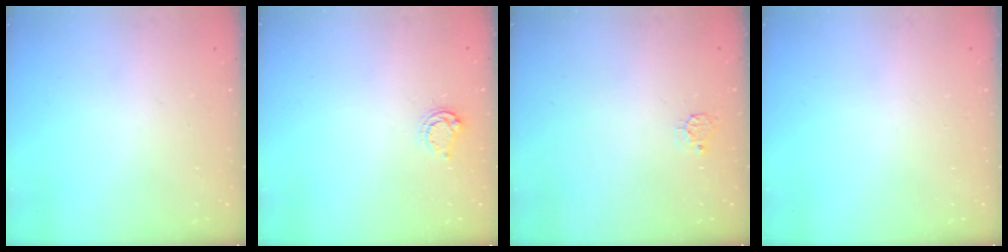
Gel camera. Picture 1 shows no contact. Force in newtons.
{"total": 3.9, "press": 3.8, "slide": 0.4}
{"total": 3.7, "press": 3.7, "slide": 0.4}
{"total": 0.0}